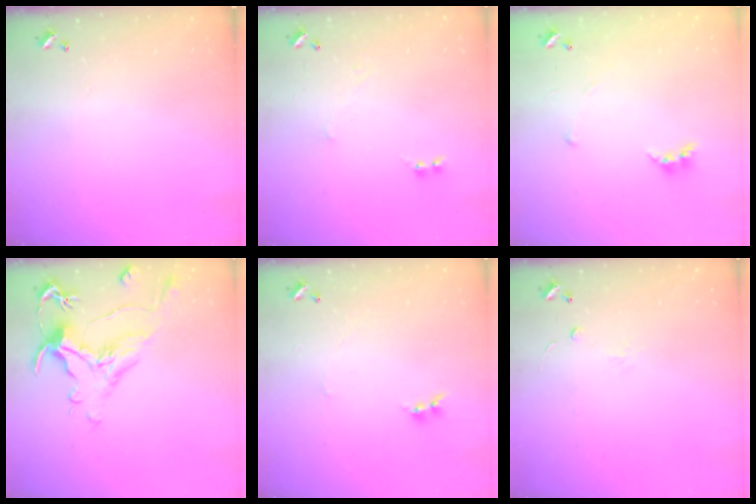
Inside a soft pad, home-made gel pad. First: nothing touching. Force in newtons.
{"total": 0.9, "press": 0.3, "slide": 0.8}
{"total": 4.7, "press": 4.7, "slide": 0.6}
{"total": 1.7, "press": 0.9, "slide": 1.4}
{"total": 0.0}
{"total": 1.6, "press": 1.5, "slide": 0.4}